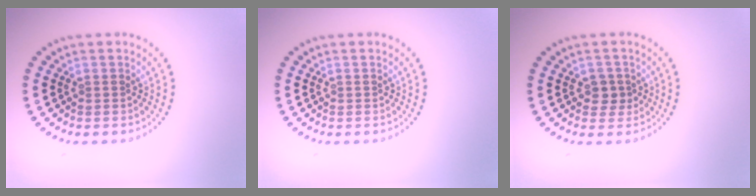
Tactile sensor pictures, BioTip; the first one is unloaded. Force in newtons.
{"total": 0.0}
{"total": 1.4, "press": 1.4, "slide": 0.4}